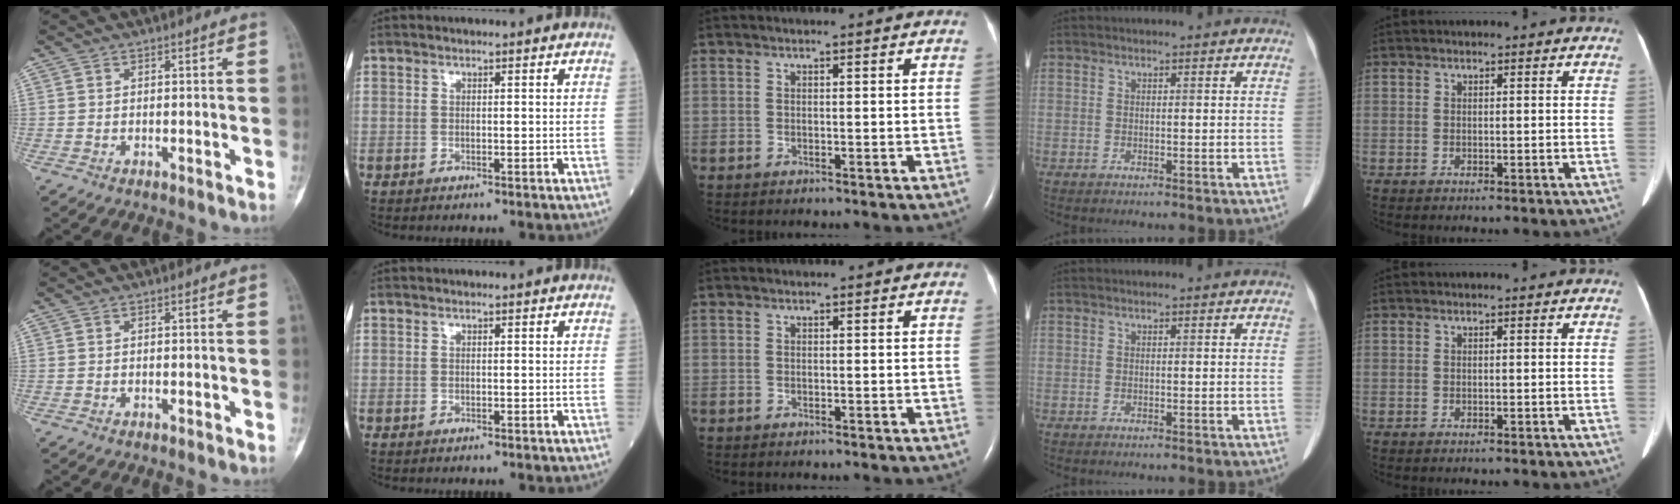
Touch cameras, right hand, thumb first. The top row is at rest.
{}